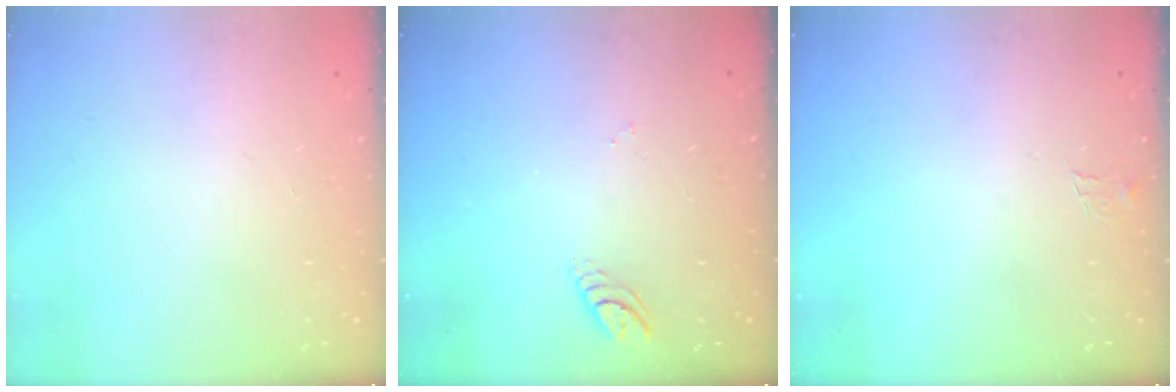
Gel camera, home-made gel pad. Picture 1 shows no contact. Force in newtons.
{"total": 4.0, "press": 4.0, "slide": 0.2}
{"total": 3.6, "press": 3.6, "slide": 0.3}